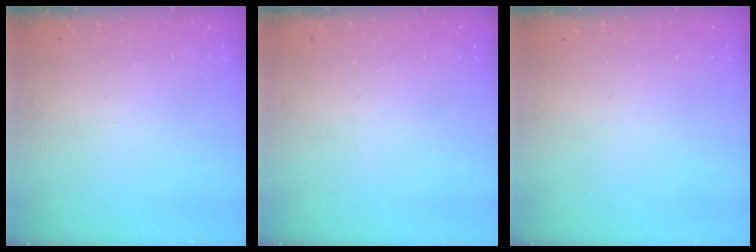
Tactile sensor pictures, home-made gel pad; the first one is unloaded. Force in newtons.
{"total": 0.0}
{"total": 0.0}